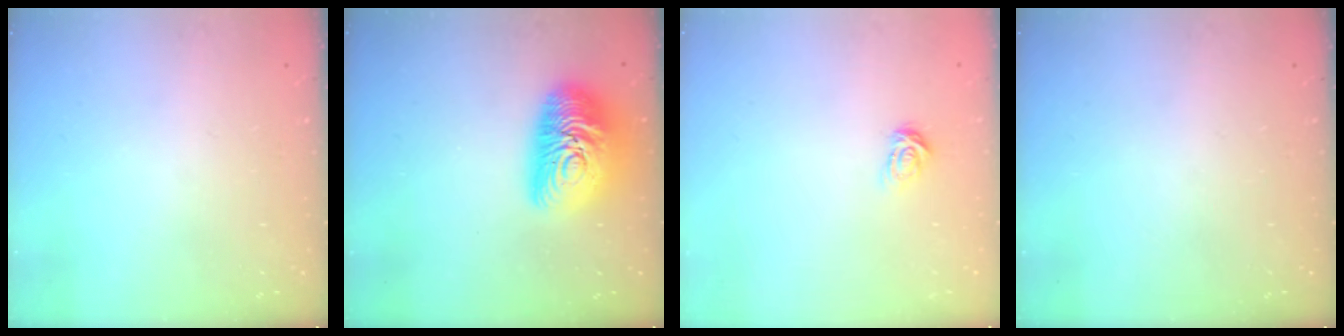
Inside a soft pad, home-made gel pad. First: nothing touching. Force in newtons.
{"total": 18.7, "press": 18.7, "slide": 1.2}
{"total": 3.8, "press": 3.8, "slide": 0.4}
{"total": 0.0}